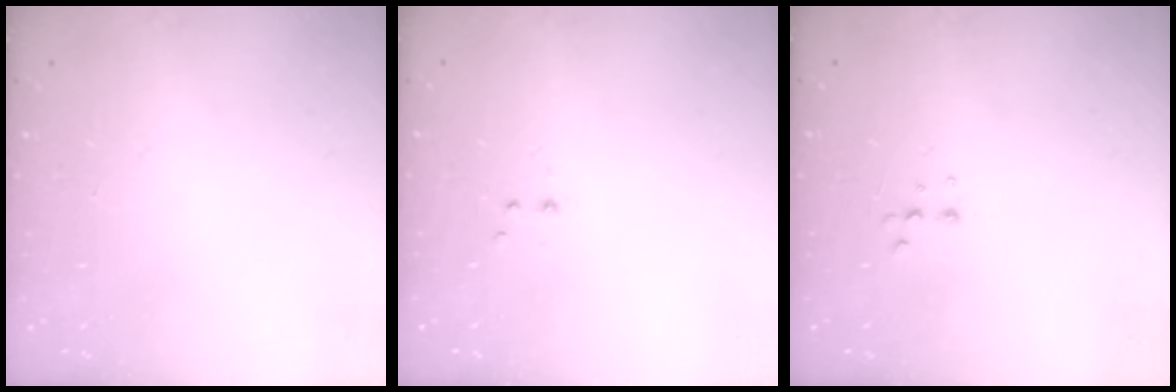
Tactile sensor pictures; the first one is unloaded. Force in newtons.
{"total": 2.2, "press": 1.9, "slide": 1.0}
{"total": 4.4, "press": 4.3, "slide": 1.0}